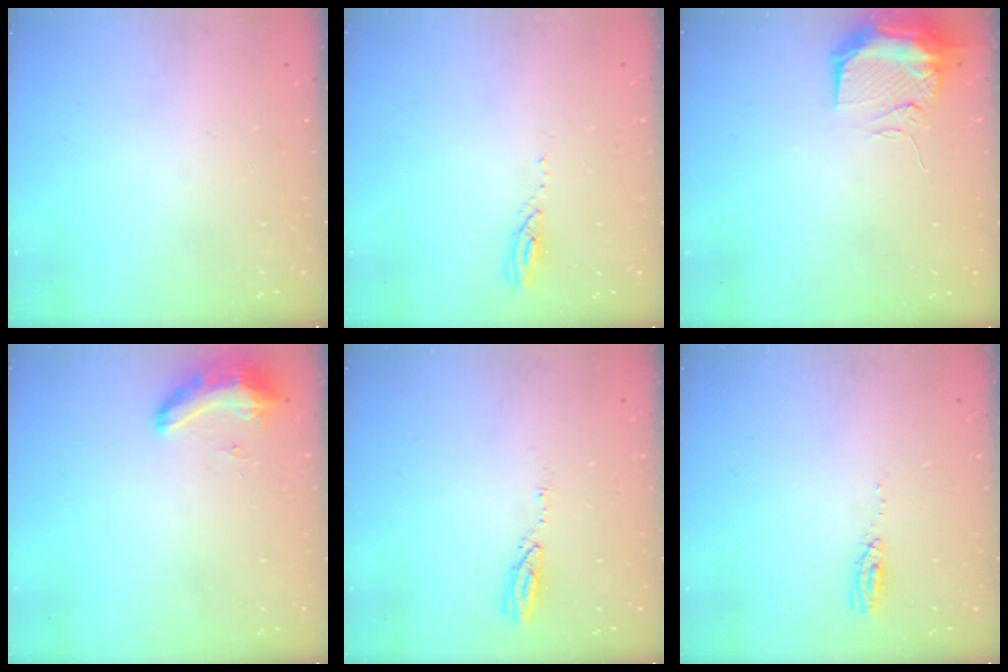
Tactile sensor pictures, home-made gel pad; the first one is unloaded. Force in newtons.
{"total": 3.1, "press": 3.0, "slide": 0.3}
{"total": 10.7, "press": 10.6, "slide": 1.7}
{"total": 8.5, "press": 8.3, "slide": 1.7}
{"total": 3.6, "press": 3.6, "slide": 0.3}
{"total": 3.6, "press": 3.3, "slide": 1.5}